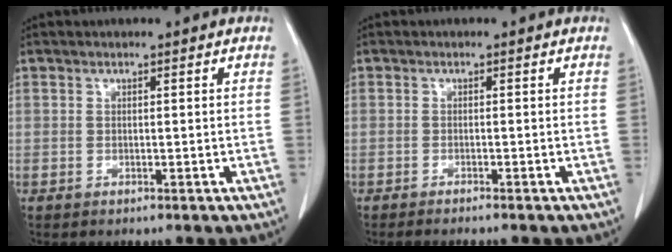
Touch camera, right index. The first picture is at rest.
{"total": 3.4, "force": [-2.9, -0.2, 1.6], "torque": [-0.017, -0.001, -0.038]}